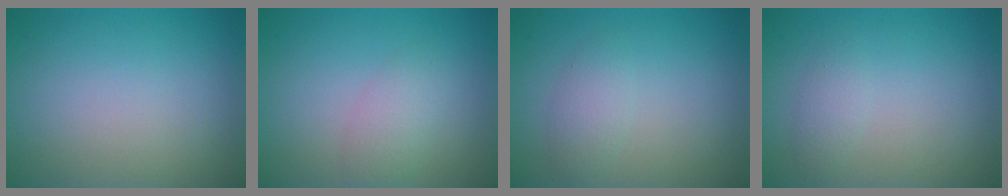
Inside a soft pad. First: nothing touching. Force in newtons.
{"total": 2.2, "press": 2.2, "slide": 0.2}
{"total": 1.8, "press": 1.8, "slide": 0.1}
{"total": 1.2, "press": 1.2, "slide": 0.0}